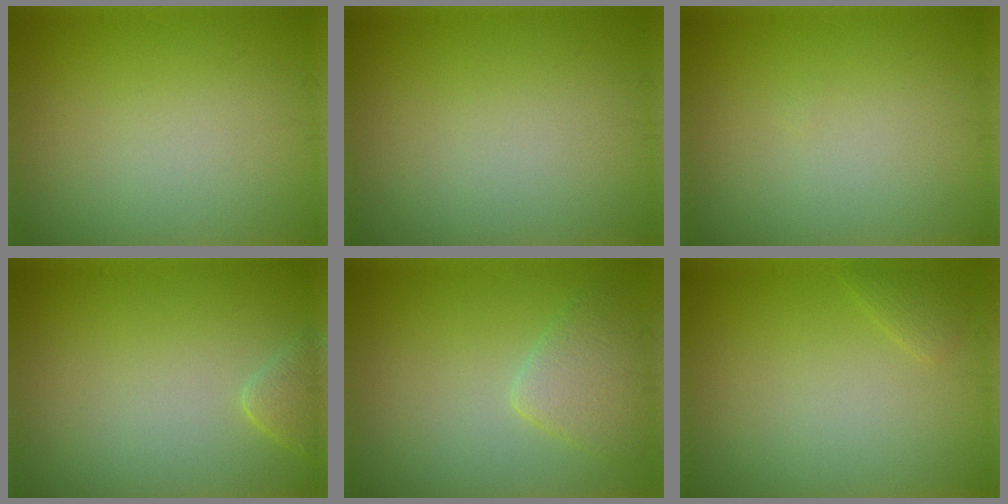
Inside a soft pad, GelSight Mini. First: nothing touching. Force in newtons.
{"total": 0.0}
{"total": 0.0}
{"total": 1.4, "press": 1.4, "slide": 0.1}
{"total": 2.7, "press": 2.7, "slide": 0.3}
{"total": 0.9, "press": 0.9, "slide": 0.1}